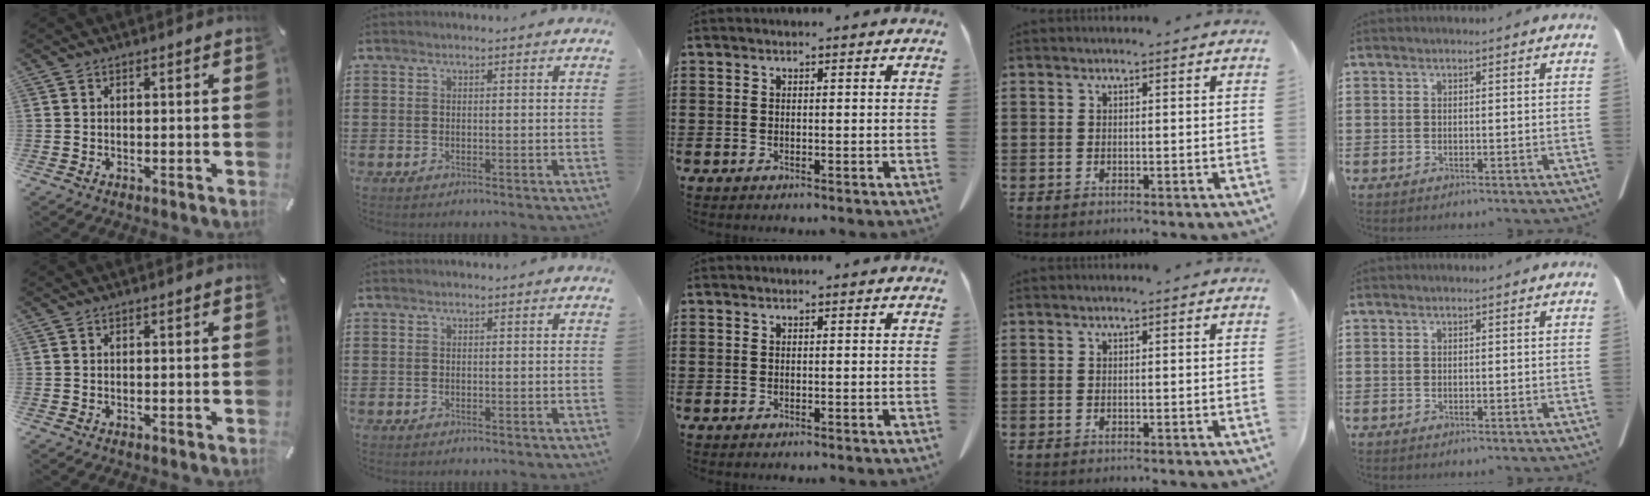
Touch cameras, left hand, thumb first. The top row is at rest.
{}